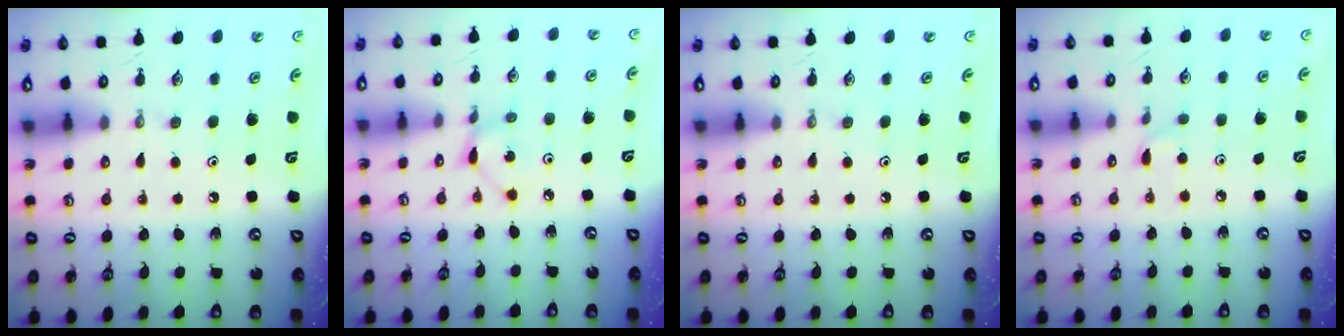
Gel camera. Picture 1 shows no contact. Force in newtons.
{"total": 2.4, "press": 2.4, "slide": 0.1}
{"total": 0.0}
{"total": 2.2, "press": 2.1, "slide": 0.3}